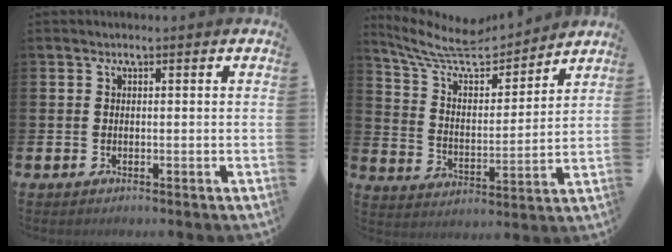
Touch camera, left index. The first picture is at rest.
{"total": 9.8, "force": [8.8, 2.5, 3.6], "torque": [-0.107, -0.061, 0.151]}